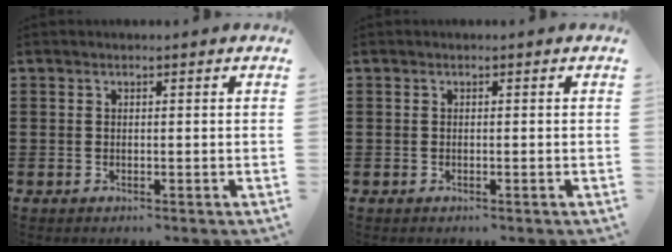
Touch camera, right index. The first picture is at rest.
{"total": 0.0}